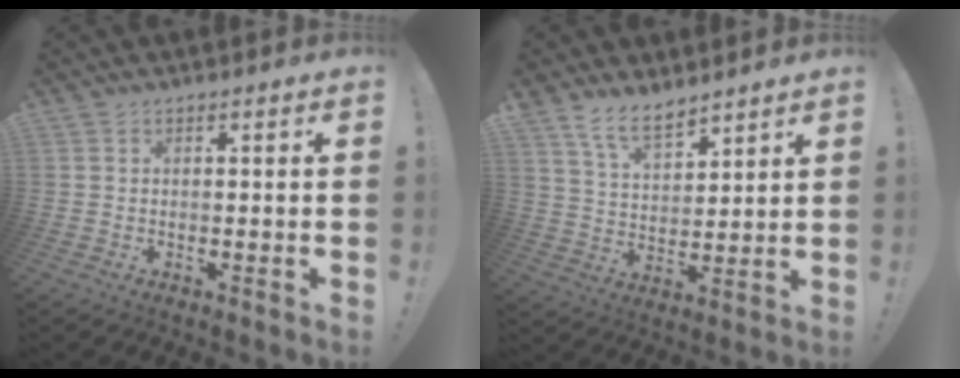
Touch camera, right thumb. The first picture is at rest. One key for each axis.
{"total": 9.5, "fx": 7.5, "fy": 4.0, "fz": 4.3, "tx": -0.082, "ty": -0.044, "tz": 0.145}